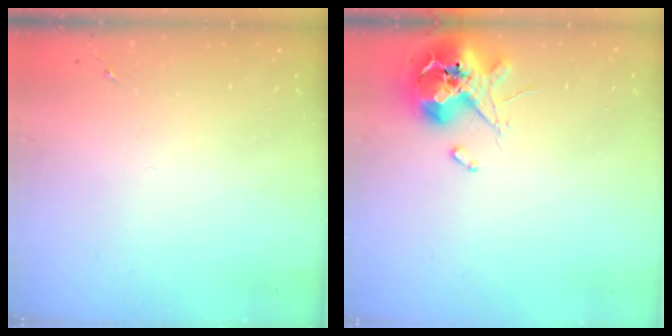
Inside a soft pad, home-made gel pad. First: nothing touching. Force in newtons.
{"total": 12.4, "press": 12.3, "slide": 1.9}